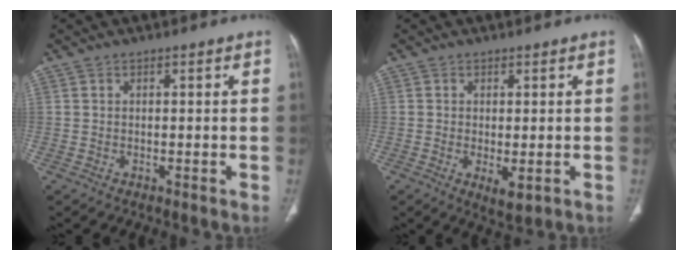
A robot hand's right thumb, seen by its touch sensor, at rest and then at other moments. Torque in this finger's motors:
{"motor_torque": [-0.18, 0.10, 0.06, -0.07, 0.00]}